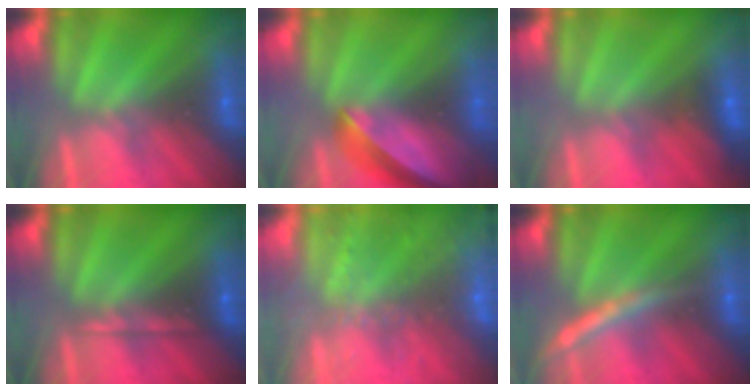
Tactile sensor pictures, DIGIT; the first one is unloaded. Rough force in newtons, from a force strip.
{"total": 6.9}
{"total": 2.4}
{"total": 2.1}
{"total": 6.0}
{"total": 2.8}